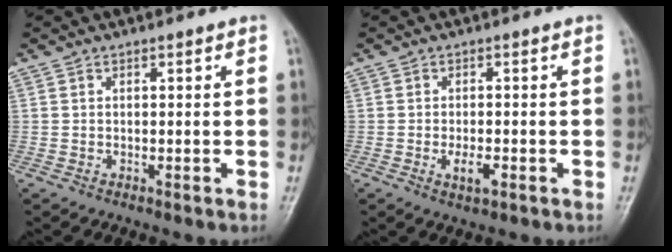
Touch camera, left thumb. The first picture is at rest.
{"total": 3.1, "force": [-1.1, 1.3, 2.6], "torque": [-0.046, 0.000, -0.014]}